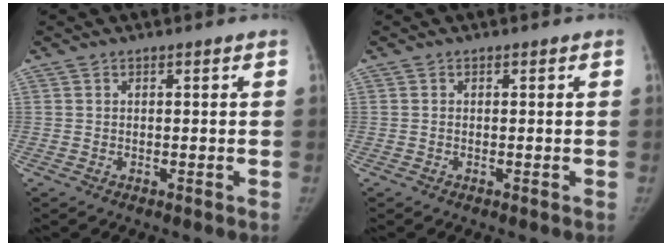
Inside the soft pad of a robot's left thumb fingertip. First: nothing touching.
{"total": 0.0}